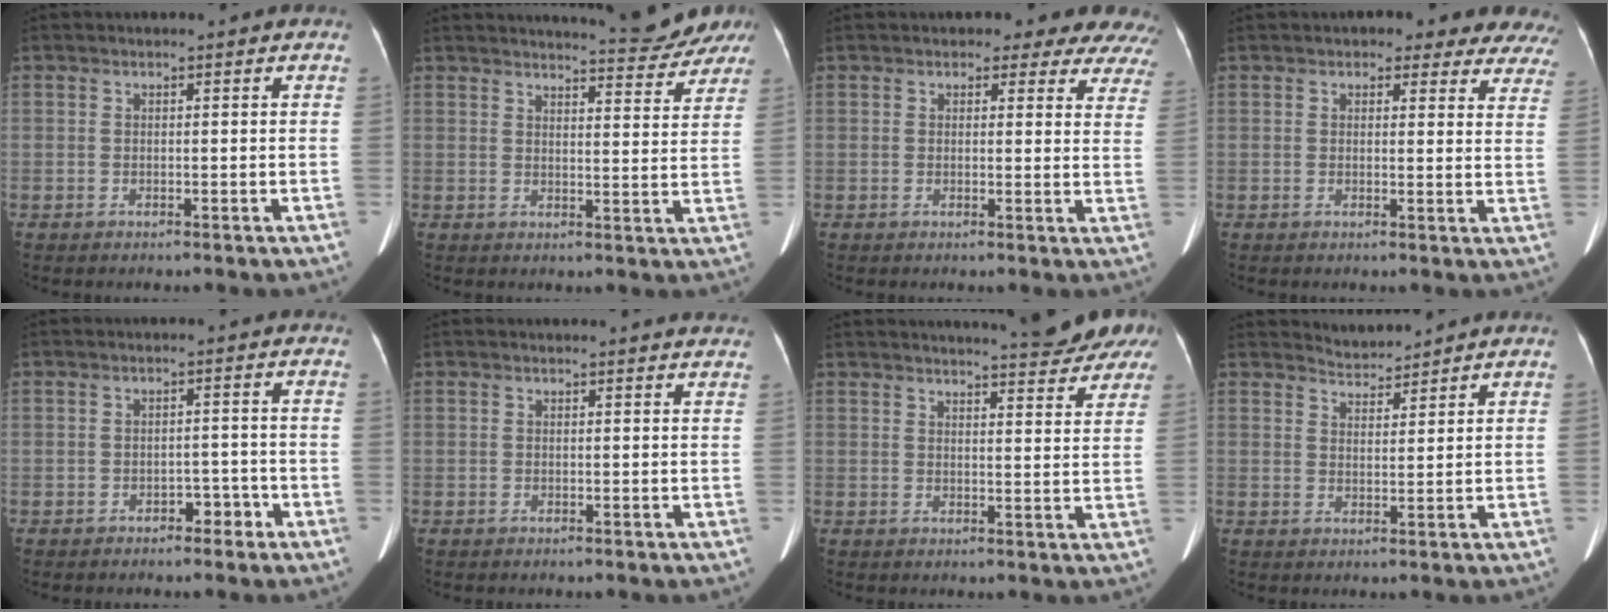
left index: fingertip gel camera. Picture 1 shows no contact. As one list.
[{"total": 10.0, "force": [9.7, 0.7, 2.6], "torque": [-0.029, -0.014, 0.103]}, {"total": 12.5, "force": [11.7, 4.1, 2.2], "torque": [0.020, -0.036, 0.092]}, {"total": 13.2, "force": [11.9, 4.5, 3.5], "torque": [0.009, -0.013, 0.100]}, {"total": 2.3, "force": [-1.5, 1.3, 1.1], "torque": [-0.011, 0.006, -0.020]}, {"total": 3.6, "force": [3.5, 0.5, 0.5], "torque": [-0.010, 0.003, 0.025]}, {"total": 11.6, "force": [10.5, 1.6, 4.7], "torque": [-0.052, -0.009, 0.106]}, {"total": 3.0, "force": [2.9, -0.1, -0.7], "torque": [0.004, 0.003, 0.059]}]